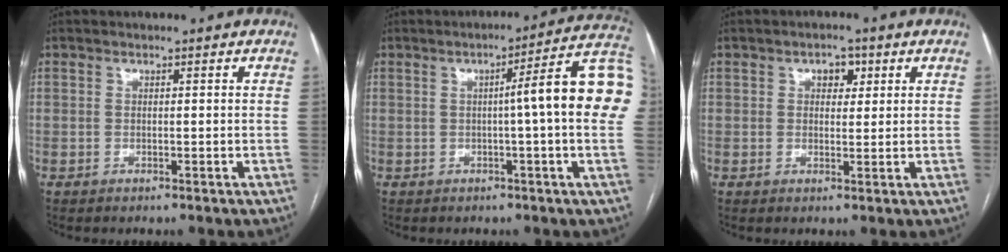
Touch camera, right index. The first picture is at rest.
{"total": 13.1, "force": [0.9, -0.5, 13.0], "torque": [-0.169, 0.025, 0.001]}
{"total": 3.0, "force": [1.3, 1.8, 2.0], "torque": [-0.028, 0.007, 0.018]}